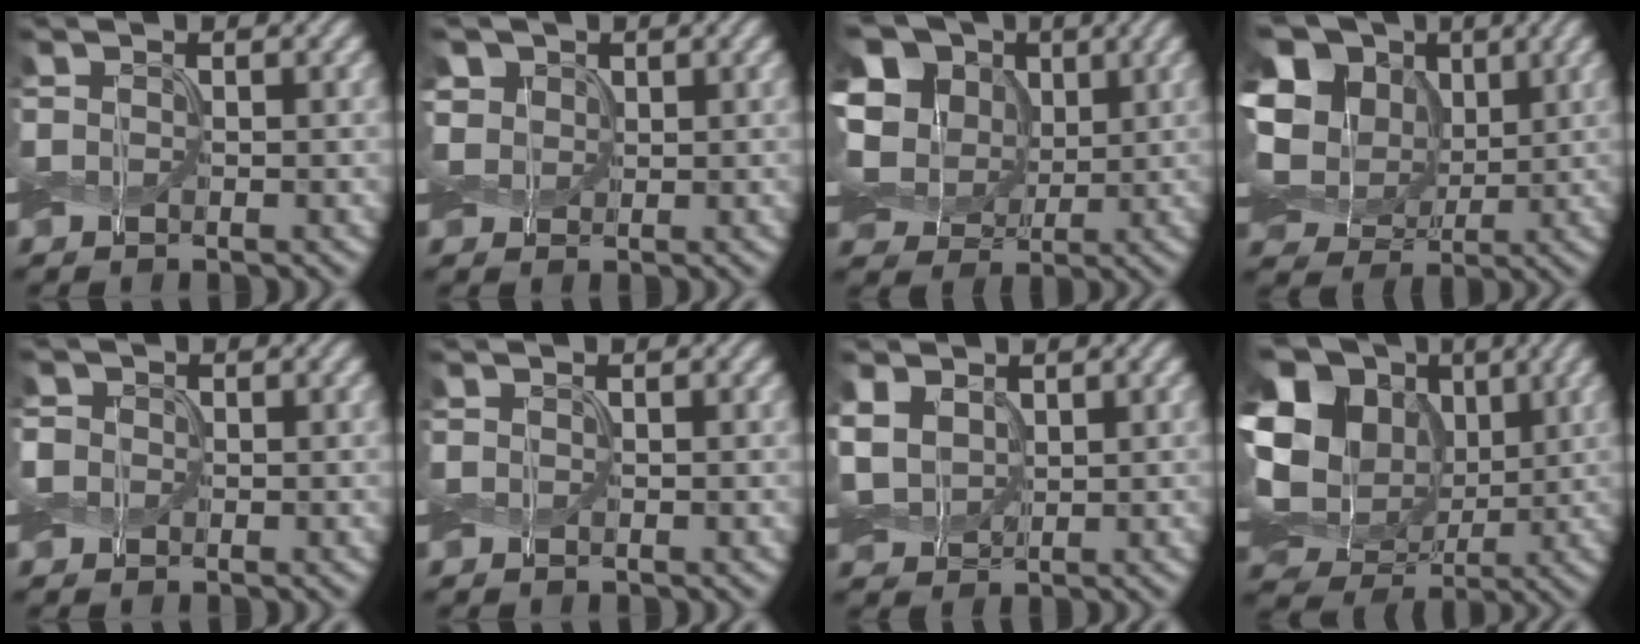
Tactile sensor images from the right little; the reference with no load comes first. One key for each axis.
{"total": 2.7, "fx": 1.3, "fy": 2.1, "fz": 1.0, "tx": -0.040, "ty": 0.002, "tz": 0.030}
{"total": 13.3, "fx": 3.4, "fy": 10.8, "fz": 6.9, "tx": -0.176, "ty": 0.026, "tz": 0.060}
{"total": 15.2, "fx": 4.2, "fy": 12.2, "fz": 8.1, "tx": -0.206, "ty": 0.030, "tz": 0.073}
{"total": 1.9, "fx": 0.3, "fy": 1.8, "fz": 0.7, "tx": -0.026, "ty": 0.010, "tz": -0.001}
{"total": 0.0}
{"total": 4.3, "fx": 1.1, "fy": 3.2, "fz": 2.7, "tx": -0.074, "ty": 0.004, "tz": 0.018}
{"total": 19.2, "fx": 4.1, "fy": 15.4, "fz": 10.7, "tx": -0.250, "ty": 0.030, "tz": 0.067}